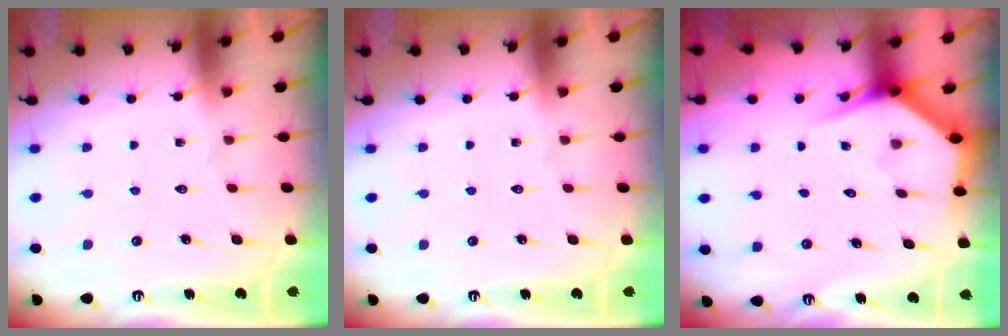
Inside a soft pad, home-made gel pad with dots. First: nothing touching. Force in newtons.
{"total": 0.0}
{"total": 4.0, "press": 4.0, "slide": 0.3}